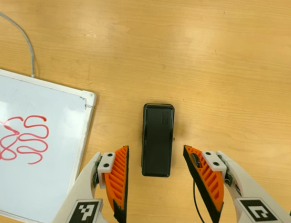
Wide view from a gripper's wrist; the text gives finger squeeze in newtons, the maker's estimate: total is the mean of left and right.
{"total": 0.0}